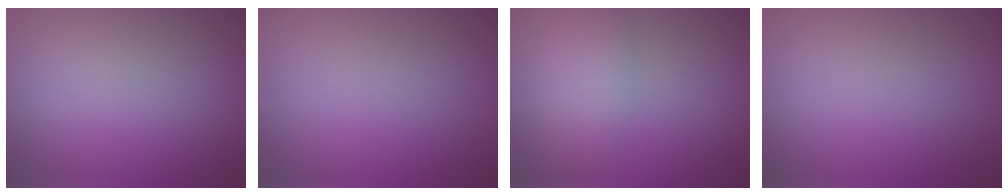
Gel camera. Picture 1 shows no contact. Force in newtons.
{"total": 0.0}
{"total": 4.0, "press": 4.0, "slide": 0.2}
{"total": 0.0}